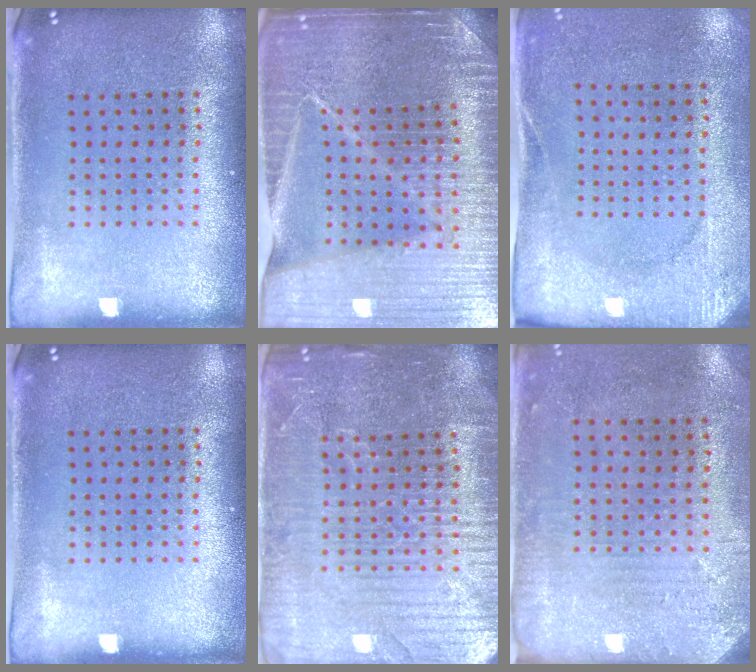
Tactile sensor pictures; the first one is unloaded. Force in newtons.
{"total": 5.0, "press": 4.6, "slide": 1.9}
{"total": 2.6, "press": 2.0, "slide": 1.6}
{"total": 0.0}
{"total": 4.8, "press": 4.5, "slide": 1.7}
{"total": 2.8, "press": 2.3, "slide": 1.7}